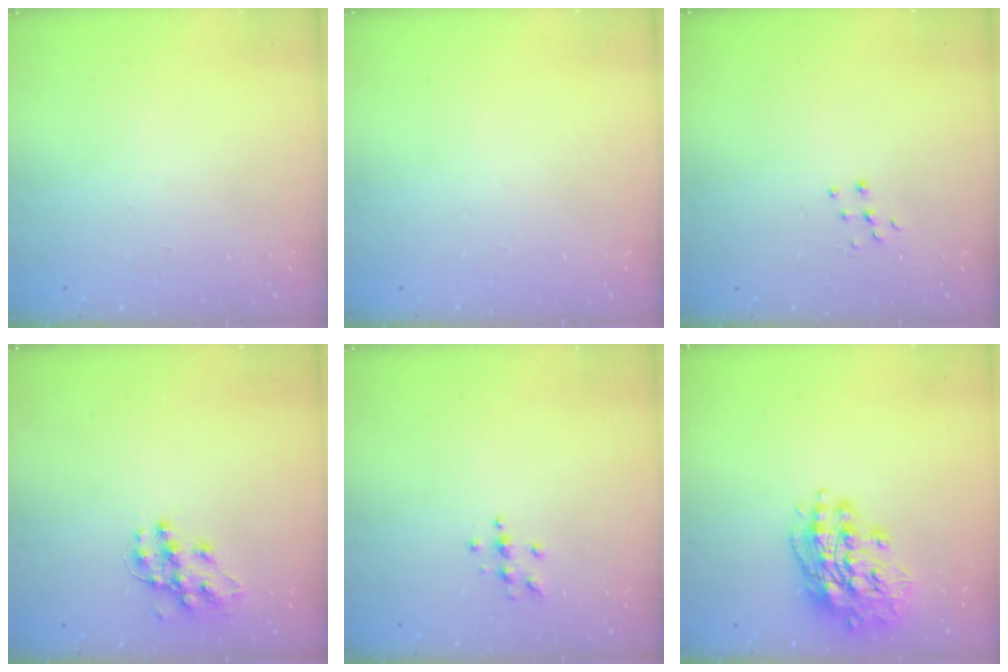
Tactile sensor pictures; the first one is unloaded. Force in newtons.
{"total": 0.0}
{"total": 3.7, "press": 3.7, "slide": 0.2}
{"total": 11.3, "press": 11.3, "slide": 0.2}
{"total": 4.0, "press": 4.0, "slide": 0.5}
{"total": 15.4, "press": 15.2, "slide": 2.6}